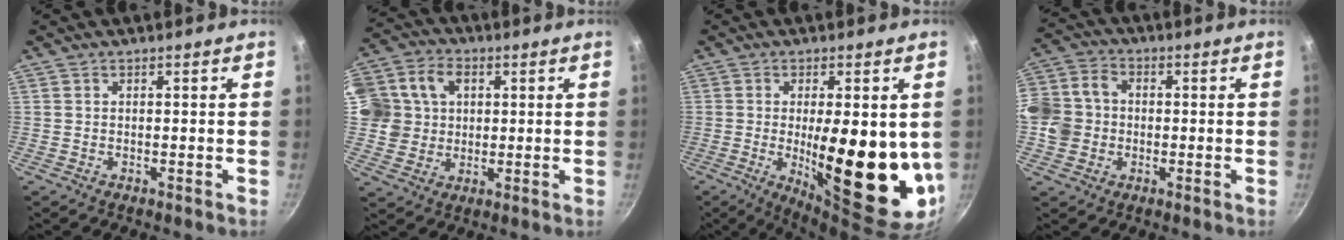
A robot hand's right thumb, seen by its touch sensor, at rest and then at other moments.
{"total": 13.1, "force": [2.6, 11.5, 5.9], "torque": [-0.099, 0.015, 0.044]}
{"total": 19.8, "force": [-0.7, 6.5, 18.7], "torque": [-0.249, -0.032, -0.001]}
{"total": 10.1, "force": [-1.1, 8.7, 5.0], "torque": [-0.070, 0.022, -0.038]}